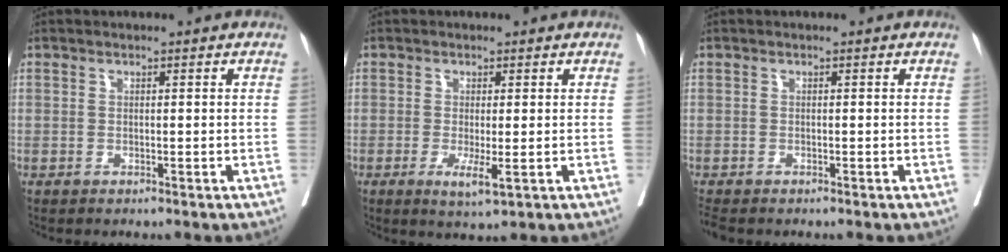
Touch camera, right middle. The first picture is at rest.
{"total": 3.6, "force": [-1.1, 0.5, 3.4], "torque": [-0.053, -0.009, -0.012]}
{"total": 1.8, "force": [-1.6, 0.4, 0.6], "torque": [-0.016, -0.008, -0.029]}